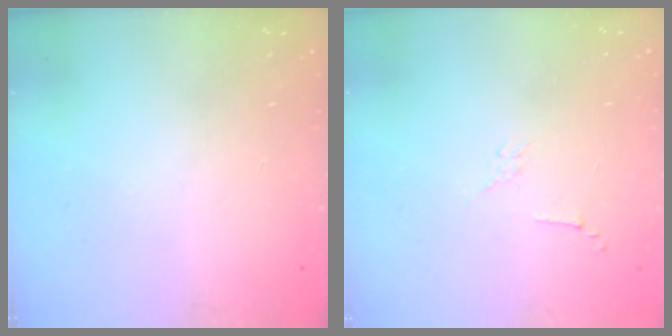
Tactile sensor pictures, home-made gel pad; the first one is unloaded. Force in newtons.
{"total": 3.3, "press": 3.2, "slide": 0.8}